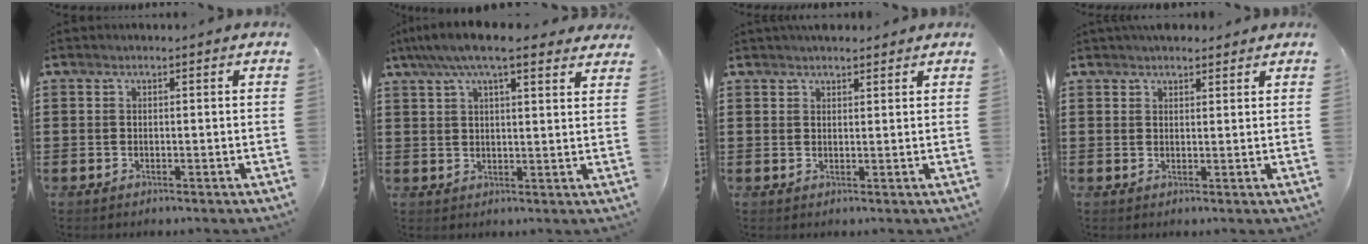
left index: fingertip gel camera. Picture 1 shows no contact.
{"total": 7.8, "force": [6.1, 1.3, 4.6], "torque": [-0.104, -0.004, 0.110]}
{"total": 2.0, "force": [1.9, 0.5, 0.2], "torque": [-0.008, 0.002, 0.037]}
{"total": 2.4, "force": [2.3, 0.7, 0.4], "torque": [-0.013, 0.001, 0.044]}